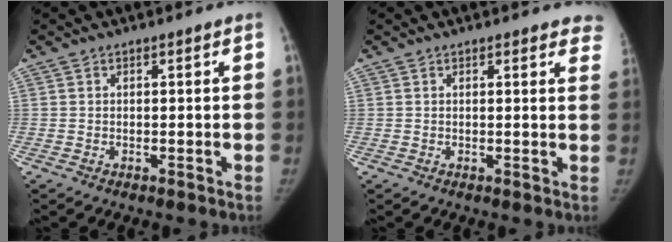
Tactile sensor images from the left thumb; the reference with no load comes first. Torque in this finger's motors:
{"motor_torque": [0.16, -0.23, 0.21, 0.61, 0.02]}